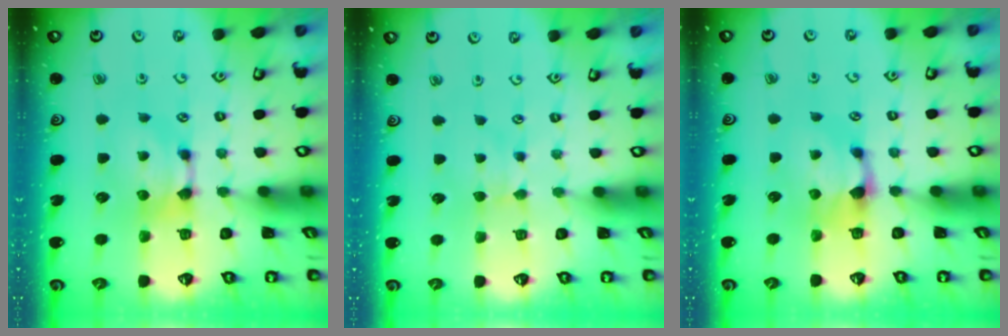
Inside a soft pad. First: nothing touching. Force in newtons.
{"total": 2.4, "press": 2.3, "slide": 0.4}
{"total": 1.6, "press": 1.2, "slide": 1.0}